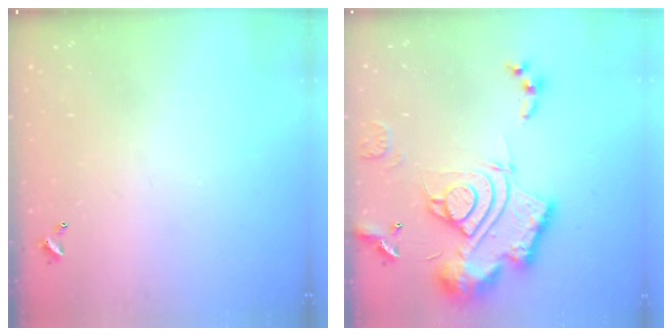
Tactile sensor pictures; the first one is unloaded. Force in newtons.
{"total": 23.3, "press": 23.1, "slide": 2.3}